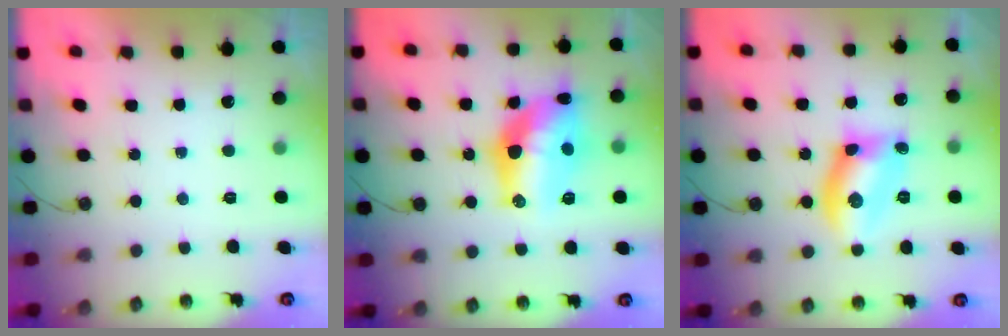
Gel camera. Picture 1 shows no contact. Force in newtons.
{"total": 16.9, "press": 16.4, "slide": 4.1}
{"total": 12.1, "press": 11.8, "slide": 2.7}